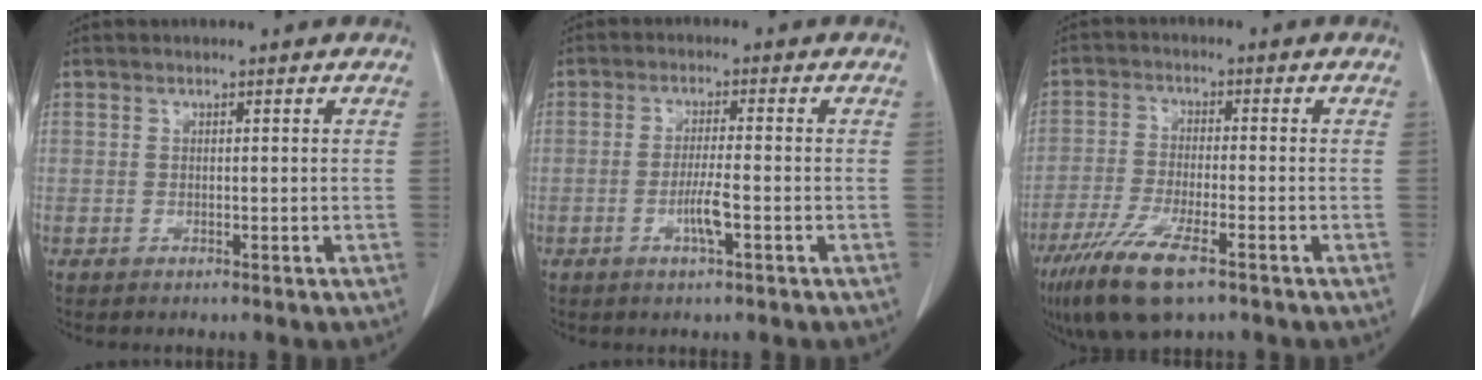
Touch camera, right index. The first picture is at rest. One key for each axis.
{"total": 3.7, "fx": -1.2, "fy": 0.6, "fz": 3.4, "tx": -0.068, "ty": -0.002, "tz": -0.020}
{"total": 11.4, "fx": -7.0, "fy": 3.0, "fz": 8.6, "tx": -0.170, "ty": -0.025, "tz": -0.121}